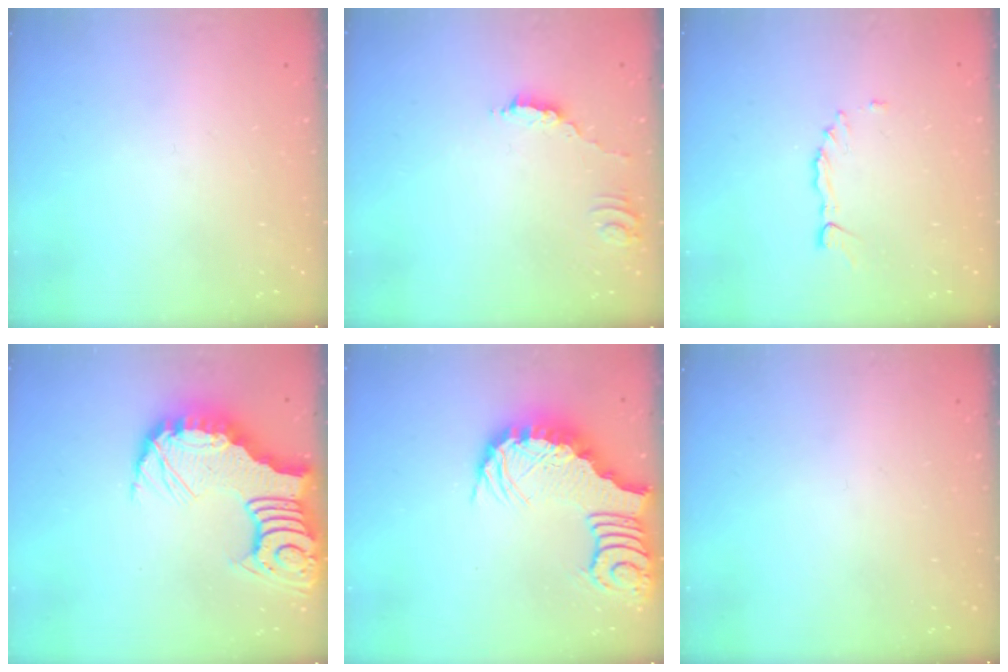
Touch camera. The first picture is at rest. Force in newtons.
{"total": 1.8, "press": 1.8, "slide": 0.1}
{"total": 2.3, "press": 2.3, "slide": 0.2}
{"total": 13.3, "press": 13.2, "slide": 1.6}
{"total": 3.7, "press": 3.6, "slide": 0.7}
{"total": 0.0}